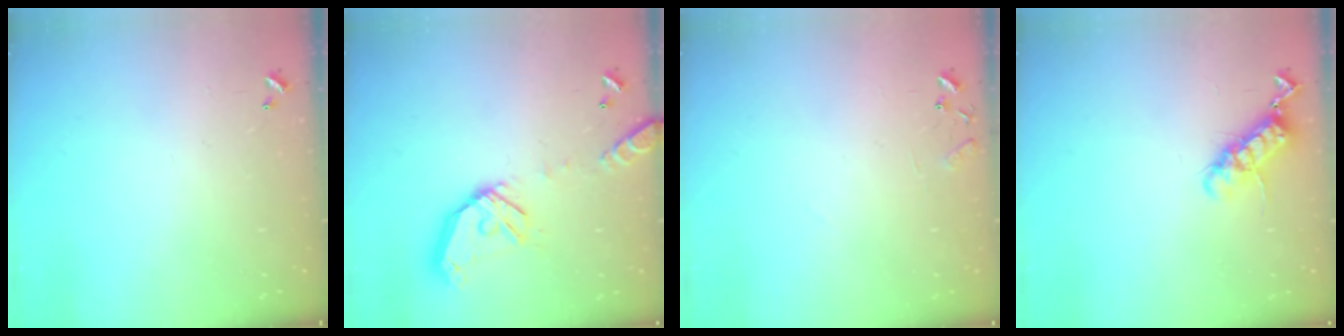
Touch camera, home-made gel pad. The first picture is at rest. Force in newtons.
{"total": 16.2, "press": 16.0, "slide": 2.7}
{"total": 8.3, "press": 8.3, "slide": 0.6}
{"total": 11.7, "press": 11.6, "slide": 1.2}